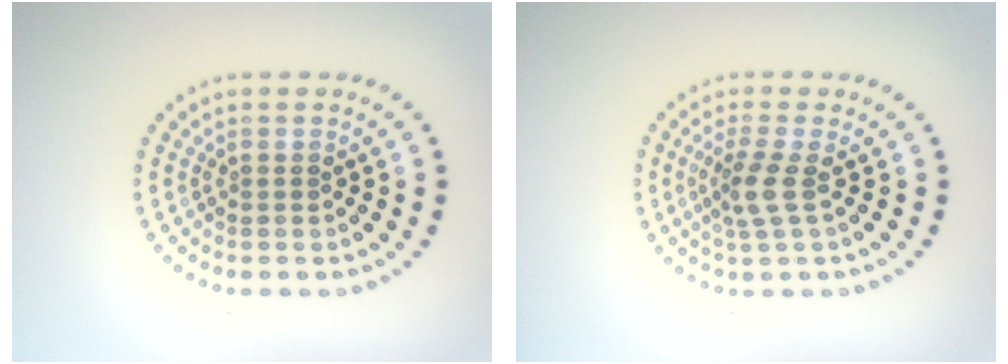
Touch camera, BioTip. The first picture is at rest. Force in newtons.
{"total": 2.5, "press": 1.8, "slide": 1.6}